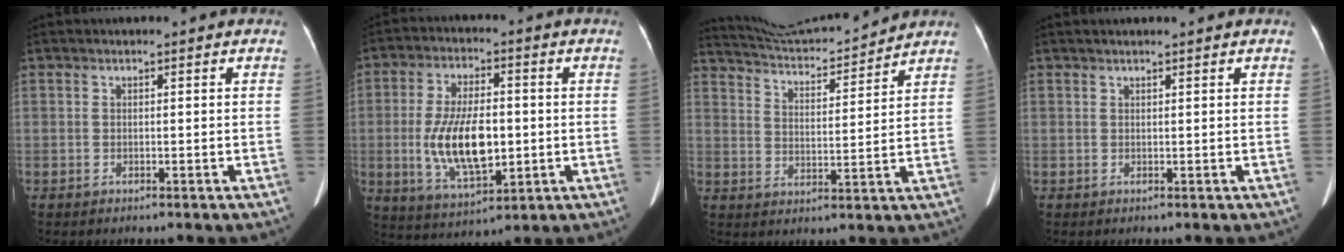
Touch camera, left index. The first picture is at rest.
{"total": 12.1, "force": [-1.4, 5.0, 10.9], "torque": [-0.224, -0.011, -0.019]}
{"total": 13.3, "force": [12.9, 0.2, 3.3], "torque": [-0.070, 0.003, 0.204]}
{"total": 2.2, "force": [1.9, 0.2, 1.1], "torque": [-0.012, 0.016, 0.026]}